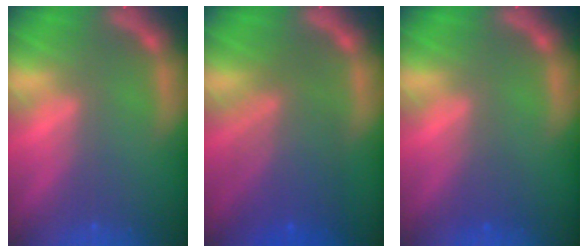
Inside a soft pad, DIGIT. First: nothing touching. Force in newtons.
{"total": 7.0}
{"total": 1.5}